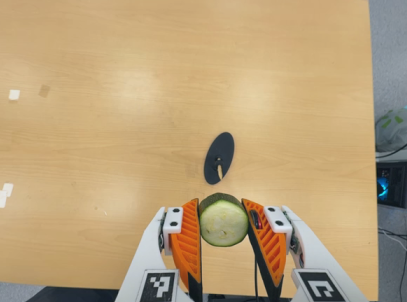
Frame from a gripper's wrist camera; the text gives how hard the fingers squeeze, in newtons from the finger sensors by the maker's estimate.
{"total": 11.3, "left": 12.8, "right": 9.9}